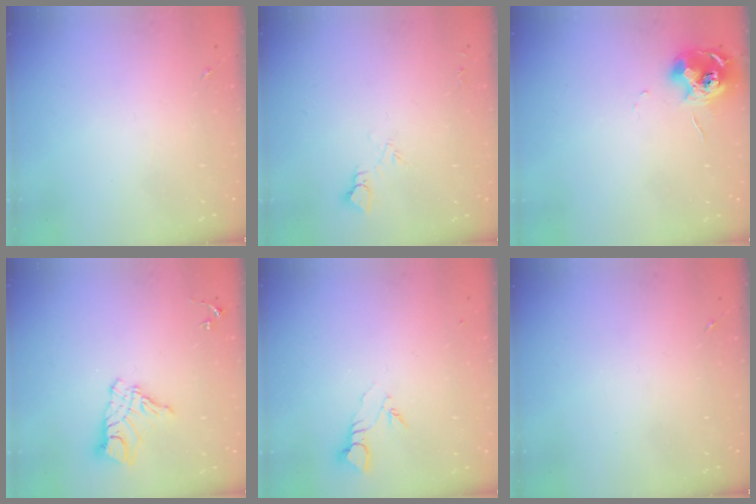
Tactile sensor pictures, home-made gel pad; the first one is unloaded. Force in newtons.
{"total": 3.7, "press": 3.7, "slide": 0.4}
{"total": 11.7, "press": 11.6, "slide": 1.0}
{"total": 11.3, "press": 11.2, "slide": 0.9}
{"total": 3.5, "press": 3.5, "slide": 0.2}
{"total": 0.0}